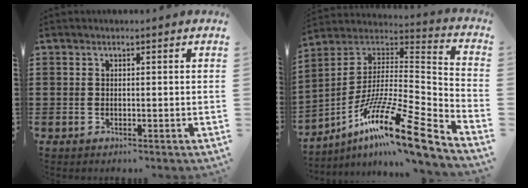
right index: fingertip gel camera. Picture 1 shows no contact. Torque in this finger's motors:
{"motor_torque": [2.14, 0.00, 0.03, 0.01]}